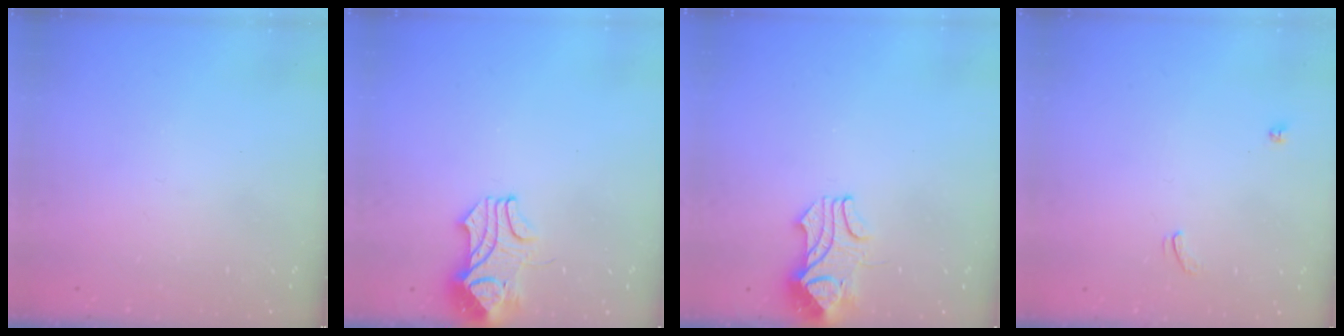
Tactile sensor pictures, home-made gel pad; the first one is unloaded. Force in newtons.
{"total": 2.6, "press": 2.4, "slide": 1.0}
{"total": 2.1, "press": 1.9, "slide": 0.8}
{"total": 0.5, "press": 0.4, "slide": 0.3}